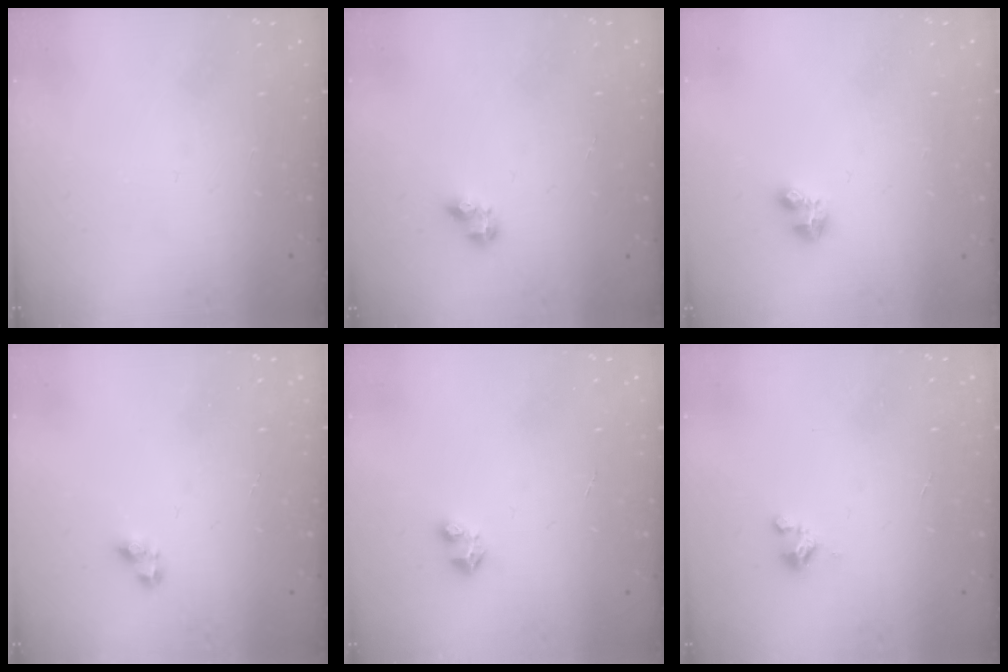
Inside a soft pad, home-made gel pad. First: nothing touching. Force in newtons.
{"total": 3.4, "press": 3.4, "slide": 0.5}
{"total": 2.3, "press": 2.2, "slide": 0.5}
{"total": 3.6, "press": 3.6, "slide": 0.1}
{"total": 3.0, "press": 2.9, "slide": 0.2}
{"total": 0.9, "press": 0.9, "slide": 0.2}